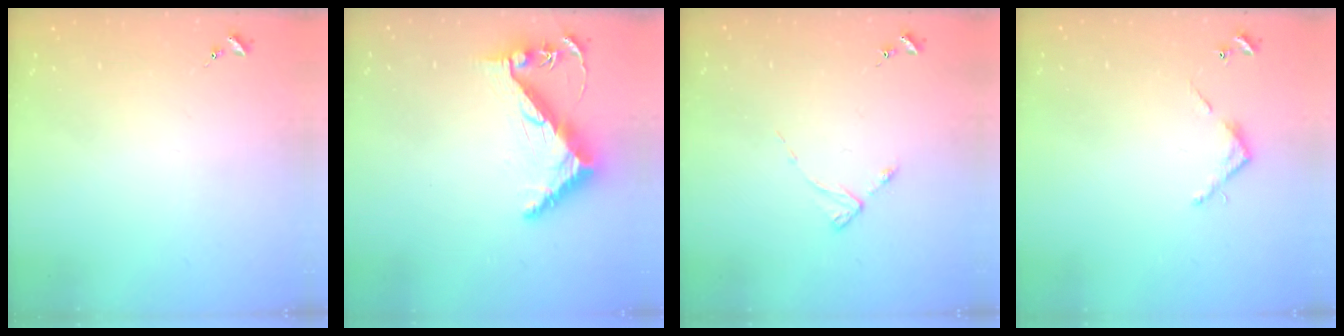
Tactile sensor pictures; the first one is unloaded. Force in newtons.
{"total": 8.7, "press": 8.6, "slide": 0.9}
{"total": 2.9, "press": 2.8, "slide": 0.4}
{"total": 3.7, "press": 3.7, "slide": 0.2}